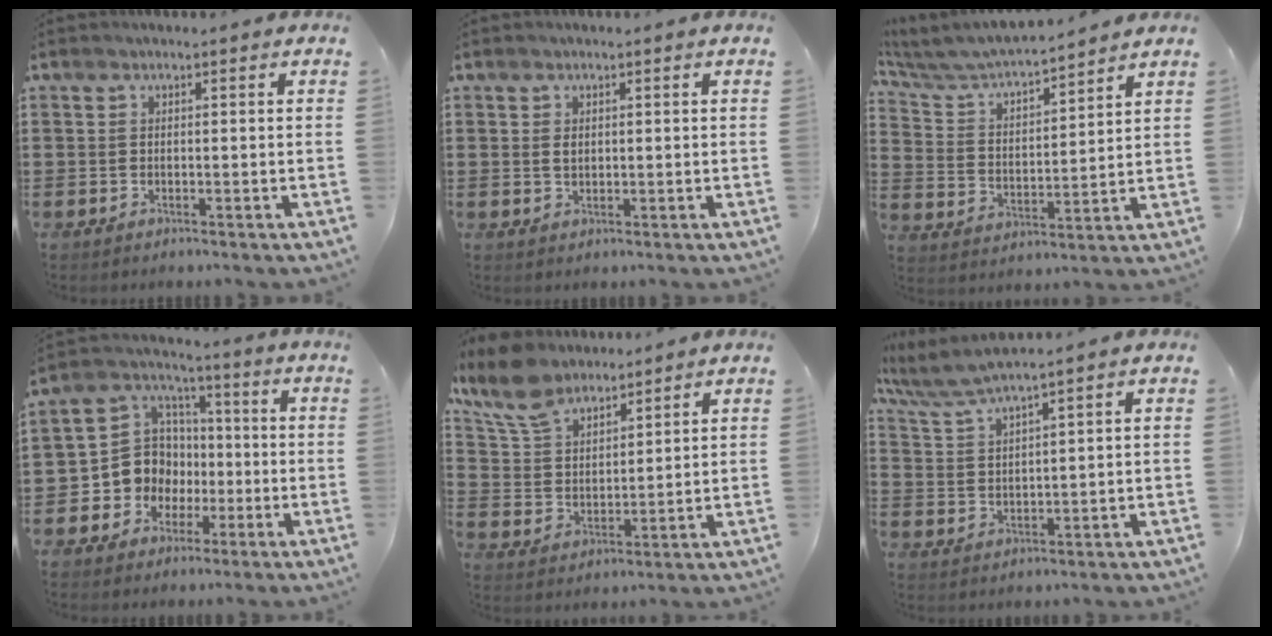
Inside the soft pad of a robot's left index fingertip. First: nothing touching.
{"total": 1.1, "force": [0.3, 0.7, 0.9], "torque": [-0.020, 0.004, 0.006]}
{"total": 5.6, "force": [5.4, 0.5, 1.5], "torque": [-0.057, -0.039, 0.086]}
{"total": 9.6, "force": [-1.6, 9.1, 2.6], "torque": [-0.101, 0.007, -0.028]}
{"total": 9.1, "force": [7.5, 3.5, 3.9], "torque": [-0.105, -0.014, 0.141]}
{"total": 4.8, "force": [4.2, 0.0, 2.3], "torque": [-0.061, -0.022, 0.071]}